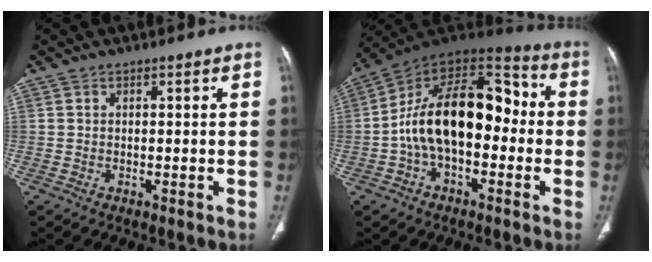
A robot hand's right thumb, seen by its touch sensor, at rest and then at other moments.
{"total": 20.2, "force": [-1.5, 11.7, 16.5], "torque": [-0.250, 0.055, -0.035]}